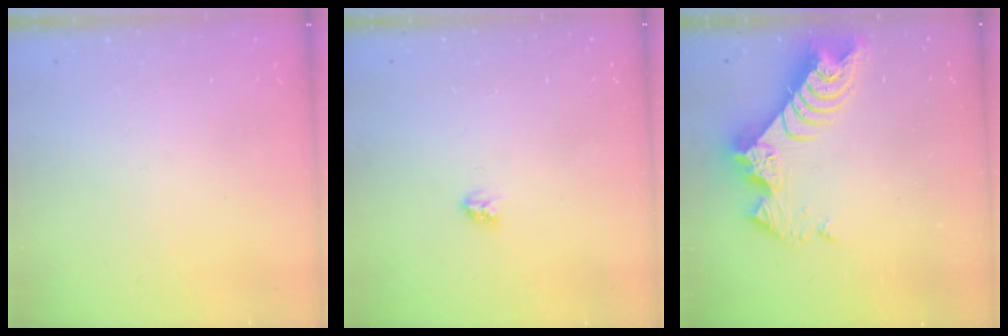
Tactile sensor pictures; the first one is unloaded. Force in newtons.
{"total": 3.0, "press": 3.0, "slide": 0.3}
{"total": 10.5, "press": 10.5, "slide": 0.8}